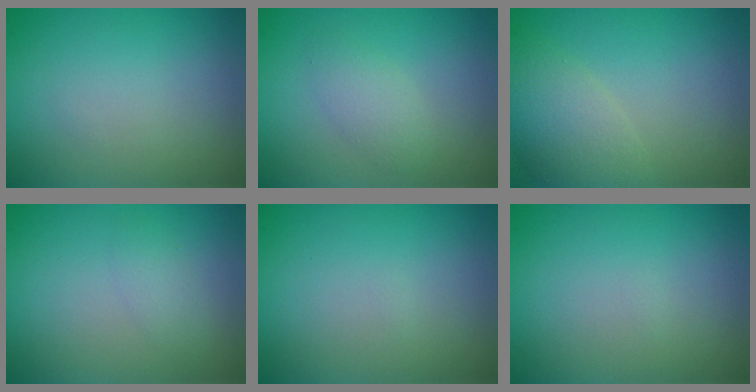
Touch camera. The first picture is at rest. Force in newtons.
{"total": 1.8, "press": 1.8, "slide": 0.1}
{"total": 4.8, "press": 4.8, "slide": 0.5}
{"total": 1.3, "press": 1.3, "slide": 0.1}
{"total": 0.0}
{"total": 0.0}